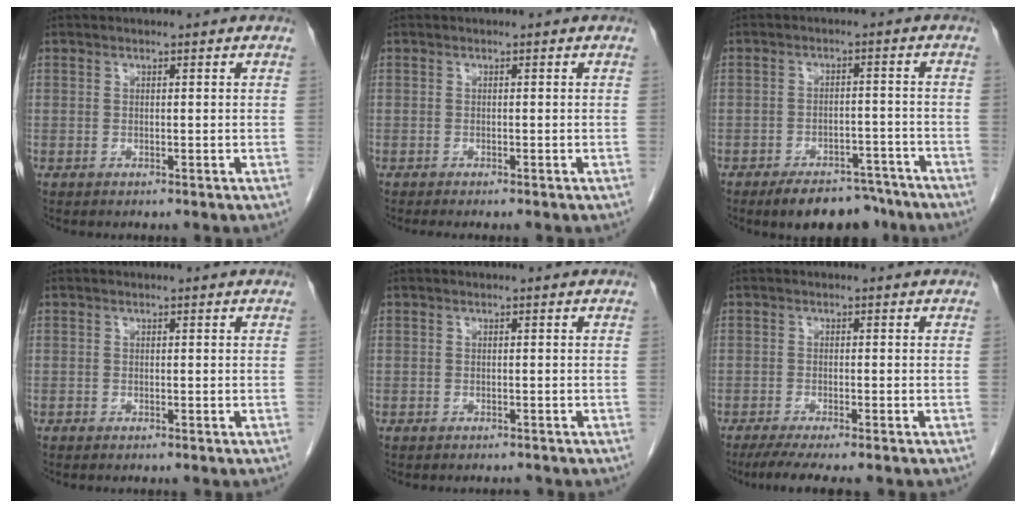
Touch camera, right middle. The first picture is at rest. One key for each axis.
{"total": 2.5, "fx": -2.1, "fy": 0.3, "fz": 1.2, "tx": -0.015, "ty": -0.004, "tz": -0.026}
{"total": 9.1, "fx": -7.4, "fy": 4.0, "fz": 3.5, "tx": -0.035, "ty": 0.012, "tz": -0.109}
{"total": 0.0}
{"total": 1.2, "fx": -1.1, "fy": 0.4, "fz": 0.2, "tx": -0.005, "ty": 0.000, "tz": -0.017}
{"total": 6.3, "fx": -5.1, "fy": 0.3, "fz": 3.7, "tx": -0.053, "ty": -0.014, "tz": -0.081}